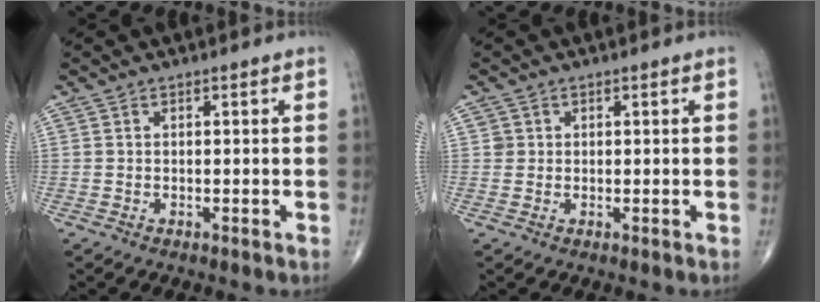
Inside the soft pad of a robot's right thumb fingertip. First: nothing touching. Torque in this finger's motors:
{"motor_torque": [0.39, 0.38, 0.21, -0.10, 0.00]}